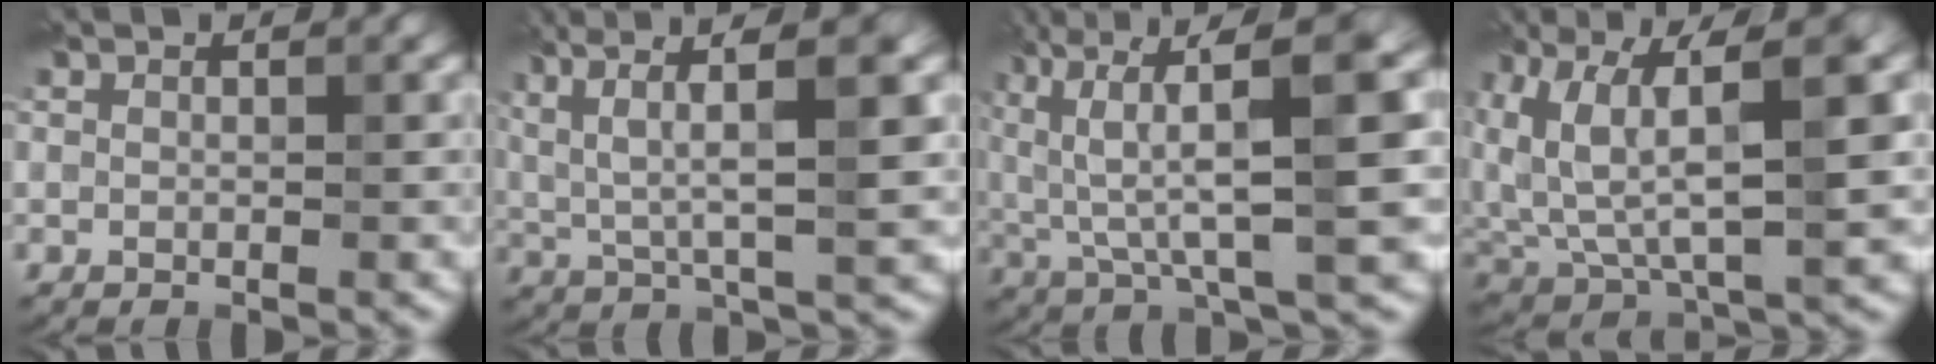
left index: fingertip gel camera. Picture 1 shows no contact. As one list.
[{"total": 8.6, "force": [2.7, 2.0, 7.9], "torque": [-0.139, 0.014, 0.050]}, {"total": 11.6, "force": [3.7, 2.4, 10.7], "torque": [-0.179, 0.026, 0.069]}, {"total": 10.9, "force": [3.0, 4.3, 9.5], "torque": [-0.185, 0.000, 0.059]}]